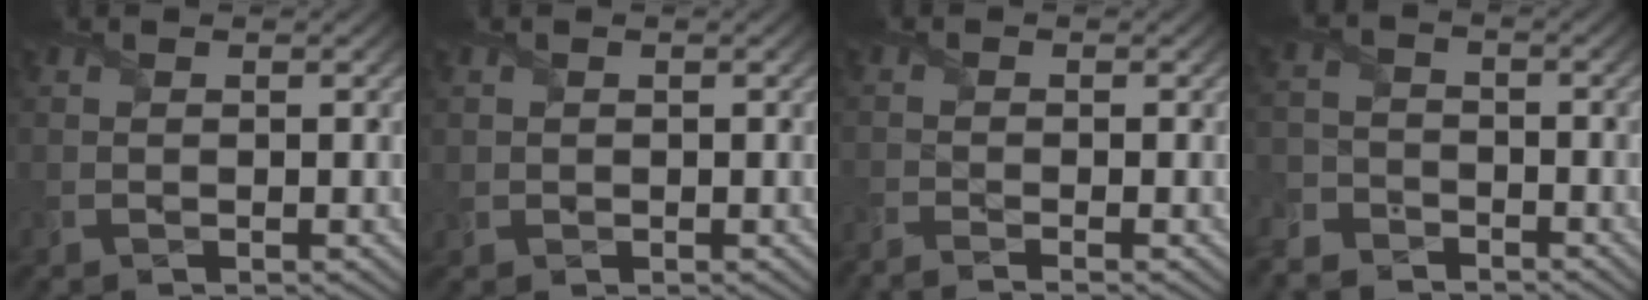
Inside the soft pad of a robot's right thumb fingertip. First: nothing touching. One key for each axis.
{"total": 1.0, "fx": 0.2, "fy": 0.9, "fz": -0.2, "tx": -0.002, "ty": -0.005, "tz": 0.000}
{"total": 2.3, "fx": -2.0, "fy": -0.3, "fz": 1.2, "tx": -0.028, "ty": -0.006, "tz": -0.046}
{"total": 5.4, "fx": -4.8, "fy": 2.4, "fz": 0.6, "tx": -0.019, "ty": -0.004, "tz": -0.108}